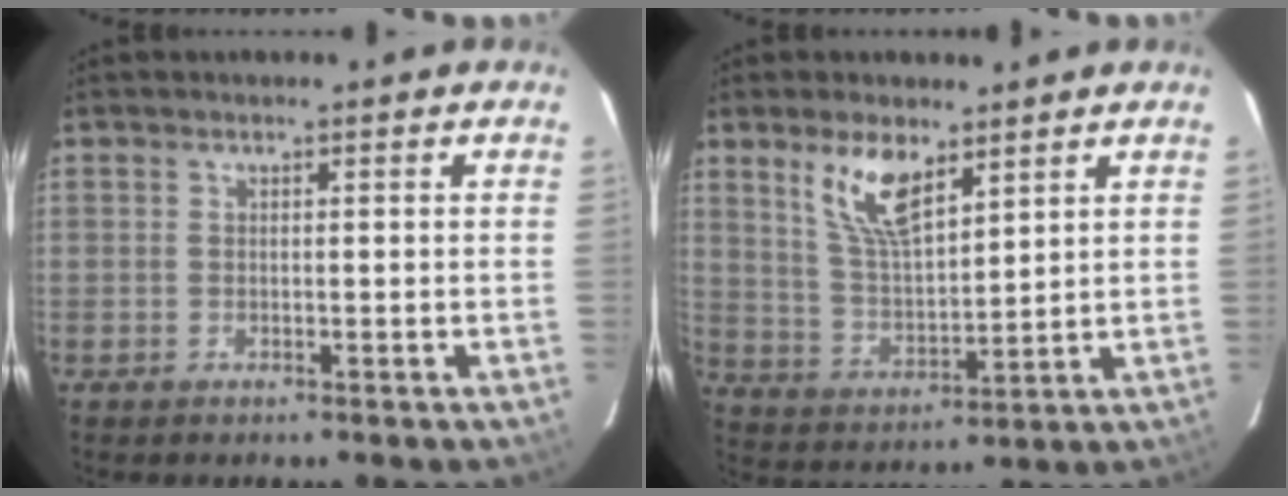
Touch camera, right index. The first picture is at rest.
{"total": 9.7, "force": [6.0, 3.7, 6.7], "torque": [-0.127, 0.003, 0.125]}